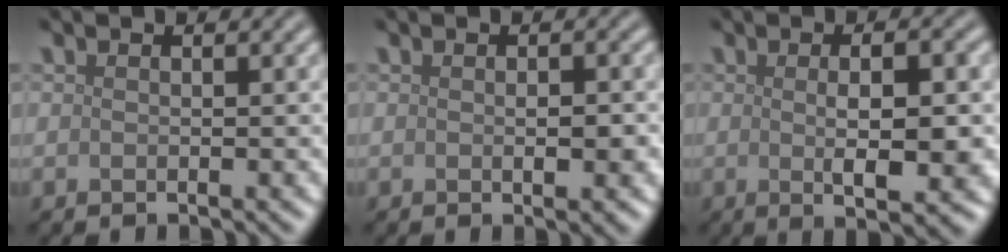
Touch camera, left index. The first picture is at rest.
{"total": 1.8, "force": [-0.2, 0.7, 1.7], "torque": [-0.025, -0.003, 0.000]}
{"total": 5.3, "force": [-0.1, 1.2, 5.1], "torque": [-0.076, -0.001, 0.003]}